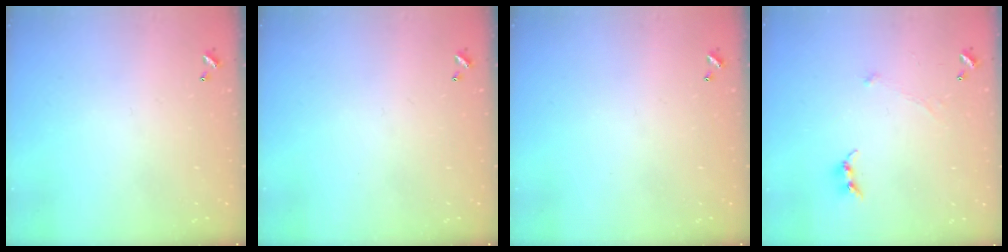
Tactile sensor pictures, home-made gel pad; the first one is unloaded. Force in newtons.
{"total": 0.0}
{"total": 0.0}
{"total": 0.6, "press": 0.4, "slide": 0.4}